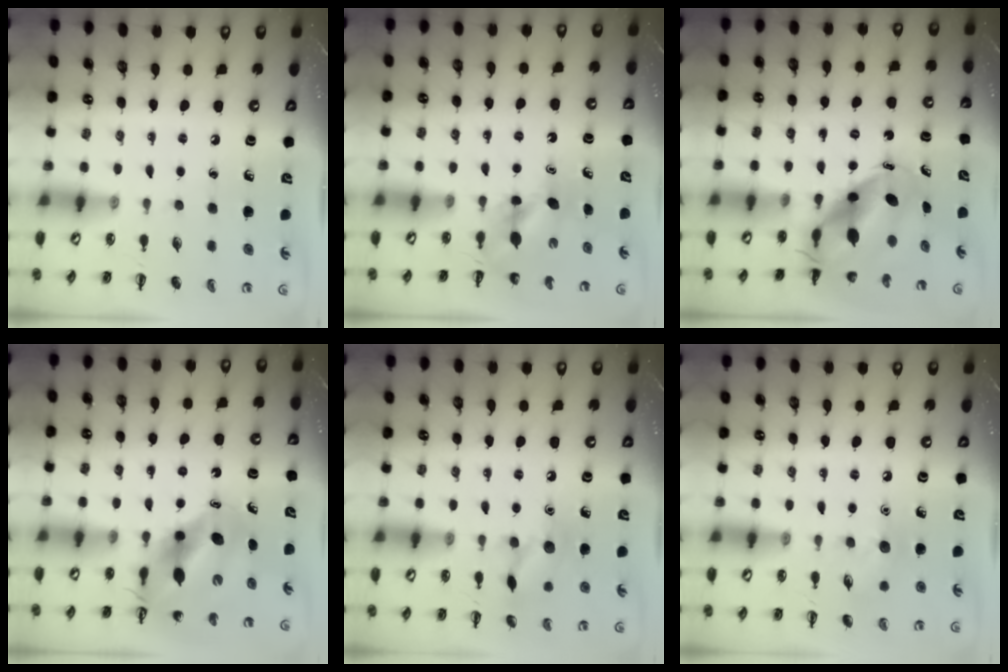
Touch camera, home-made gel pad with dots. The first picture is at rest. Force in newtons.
{"total": 4.4, "press": 4.4, "slide": 0.4}
{"total": 8.1, "press": 7.9, "slide": 1.9}
{"total": 9.7, "press": 9.3, "slide": 2.9}
{"total": 10.6, "press": 10.6, "slide": 0.6}
{"total": 7.9, "press": 7.8, "slide": 1.7}